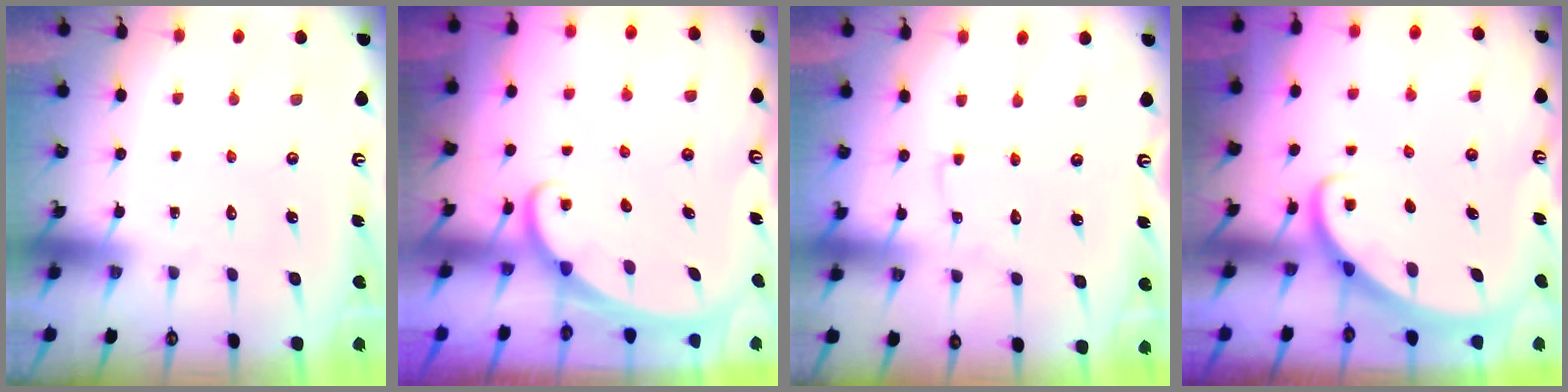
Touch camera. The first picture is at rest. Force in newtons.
{"total": 1.8, "press": 1.7, "slide": 0.1}
{"total": 2.4, "press": 2.4, "slide": 0.2}
{"total": 2.8, "press": 2.8, "slide": 0.2}